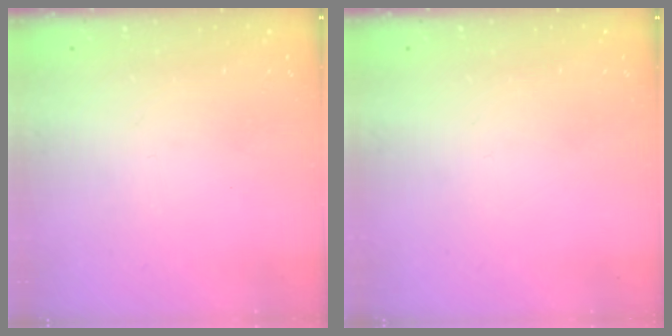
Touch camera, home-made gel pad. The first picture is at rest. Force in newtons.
{"total": 0.0}